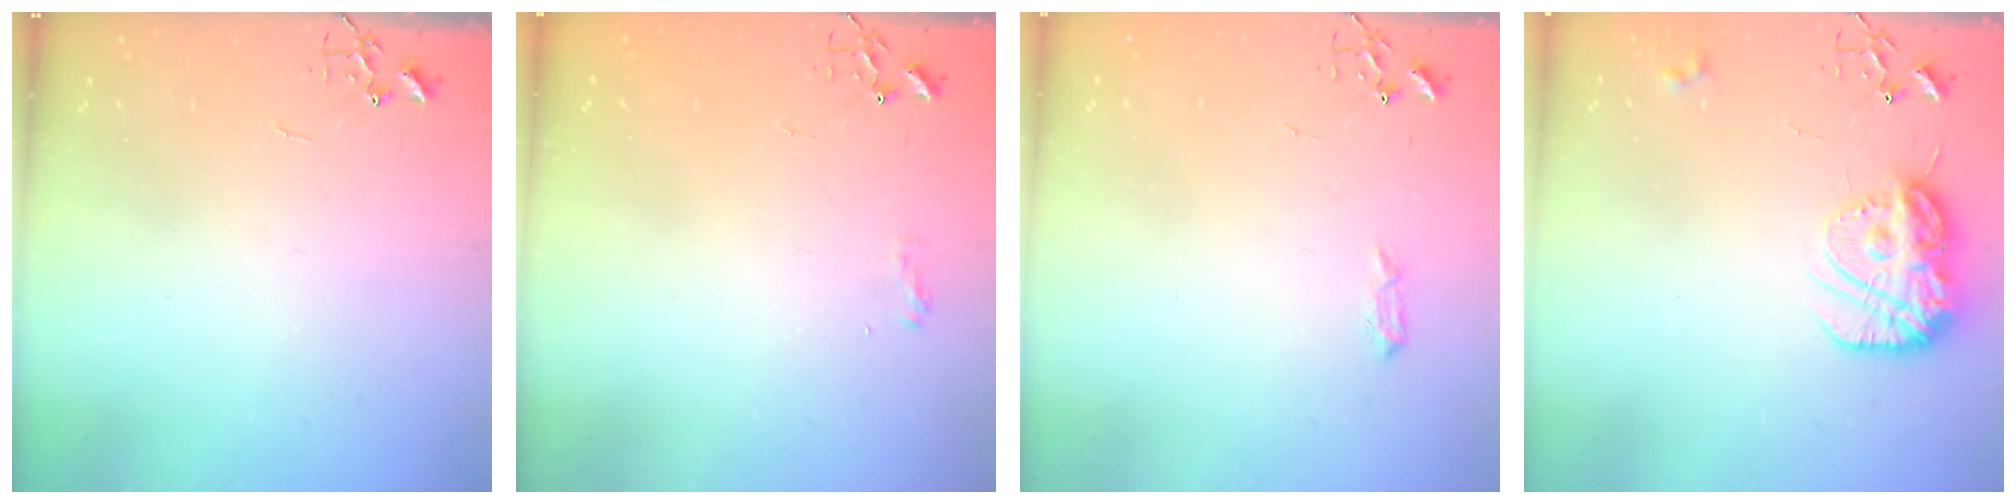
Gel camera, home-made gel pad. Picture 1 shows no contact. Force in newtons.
{"total": 6.3, "press": 6.3, "slide": 0.8}
{"total": 5.5, "press": 5.5, "slide": 0.7}
{"total": 15.2, "press": 15.1, "slide": 1.4}